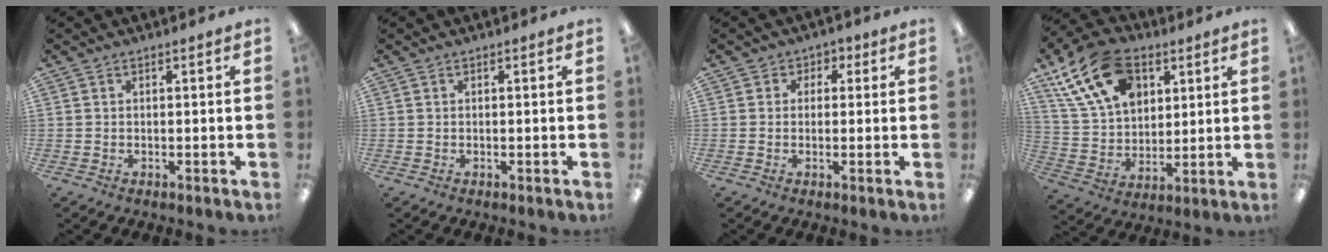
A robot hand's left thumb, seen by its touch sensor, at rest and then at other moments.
{"total": 0.0}
{"total": 2.5, "force": [-0.2, 2.4, 0.6], "torque": [-0.004, 0.009, -0.006]}
{"total": 19.1, "force": [10.0, 12.3, 10.7], "torque": [-0.206, -0.022, 0.187]}